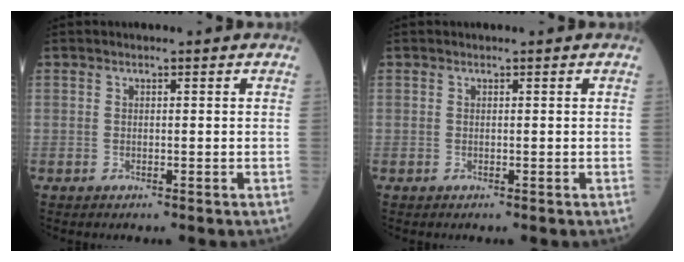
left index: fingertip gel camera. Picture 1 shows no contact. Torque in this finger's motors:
{"motor_torque": [0.00, 0.00, 0.00, 0.00]}